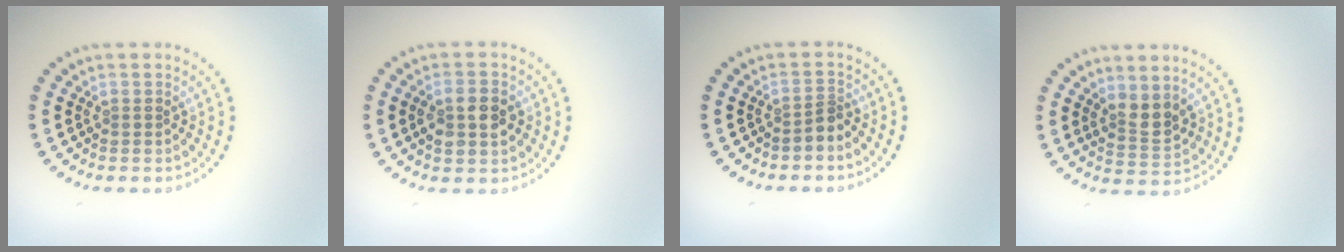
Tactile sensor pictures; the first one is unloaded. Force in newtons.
{"total": 3.5, "press": 3.5, "slide": 0.2}
{"total": 1.7, "press": 1.2, "slide": 1.1}
{"total": 2.6, "press": 2.4, "slide": 1.1}